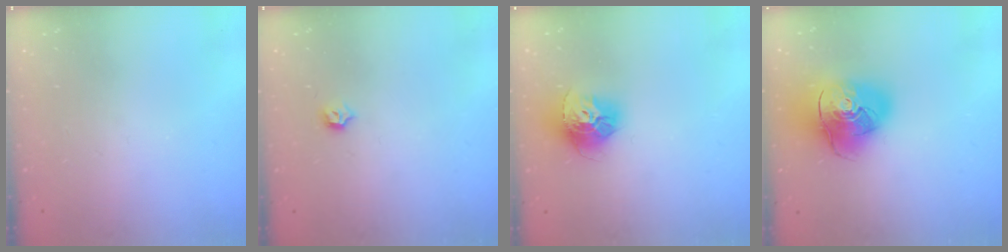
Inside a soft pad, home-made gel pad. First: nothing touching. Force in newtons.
{"total": 3.4, "press": 3.3, "slide": 0.7}
{"total": 13.6, "press": 13.5, "slide": 1.4}
{"total": 17.9, "press": 17.8, "slide": 2.3}